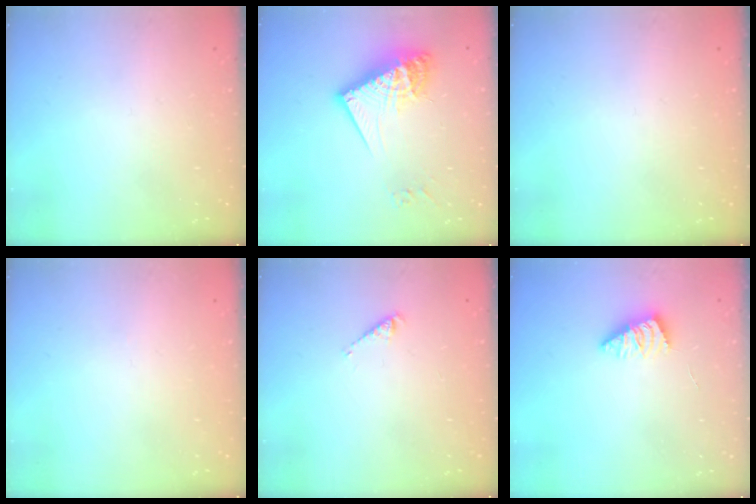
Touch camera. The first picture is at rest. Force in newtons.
{"total": 17.1, "press": 17.1, "slide": 1.4}
{"total": 0.0}
{"total": 0.0}
{"total": 2.4, "press": 2.4, "slide": 0.5}
{"total": 2.9, "press": 2.8, "slide": 0.6}